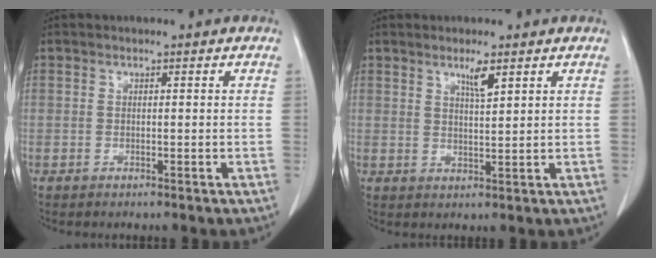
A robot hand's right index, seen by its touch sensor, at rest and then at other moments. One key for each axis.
{"total": 2.9, "fx": 1.9, "fy": 0.1, "fz": 2.2, "tx": -0.044, "ty": -0.005, "tz": 0.034}